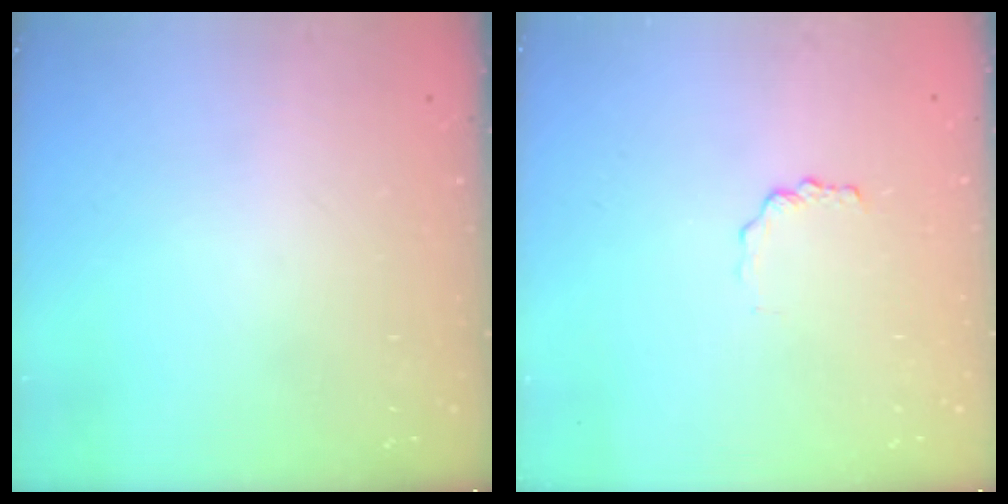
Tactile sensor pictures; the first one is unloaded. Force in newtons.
{"total": 1.7, "press": 1.6, "slide": 0.2}